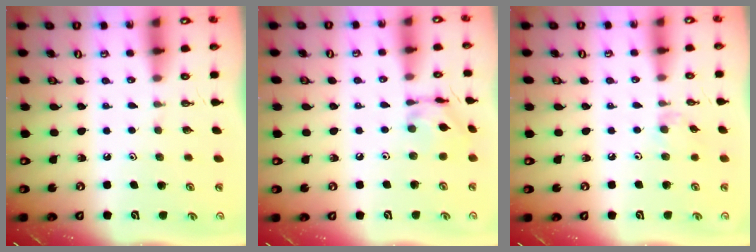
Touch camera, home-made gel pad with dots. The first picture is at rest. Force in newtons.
{"total": 9.7, "press": 9.7, "slide": 0.7}
{"total": 3.7, "press": 3.6, "slide": 0.6}